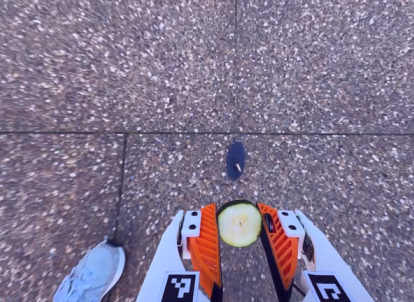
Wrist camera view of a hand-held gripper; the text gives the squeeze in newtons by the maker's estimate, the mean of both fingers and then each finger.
{"total": 8.9, "left": 8.3, "right": 9.5}